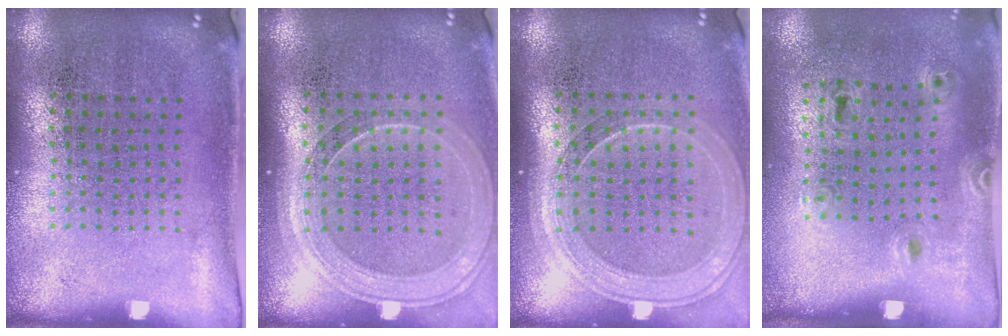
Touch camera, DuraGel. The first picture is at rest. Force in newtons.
{"total": 1.7, "press": 1.5, "slide": 0.6}
{"total": 1.7, "press": 1.5, "slide": 0.6}
{"total": 1.5, "press": 0.9, "slide": 1.2}